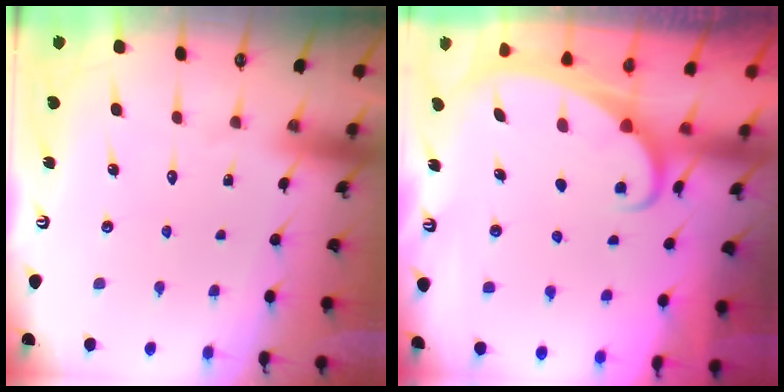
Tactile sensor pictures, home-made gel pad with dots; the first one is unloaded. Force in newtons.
{"total": 2.1, "press": 2.0, "slide": 0.3}